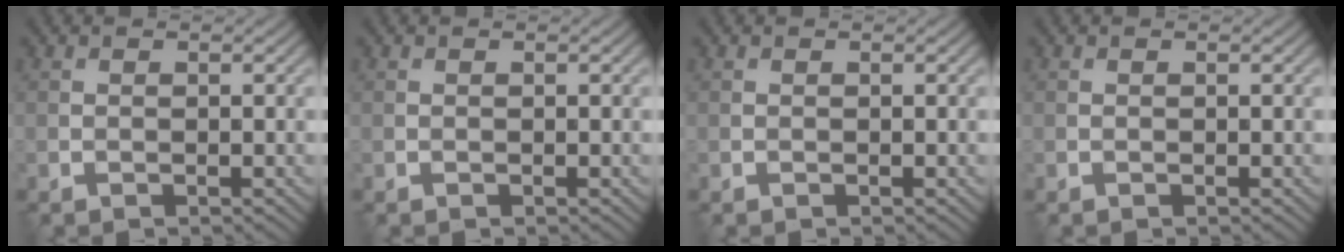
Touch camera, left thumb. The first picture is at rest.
{"total": 0.0}
{"total": 0.0}
{"total": 0.0}